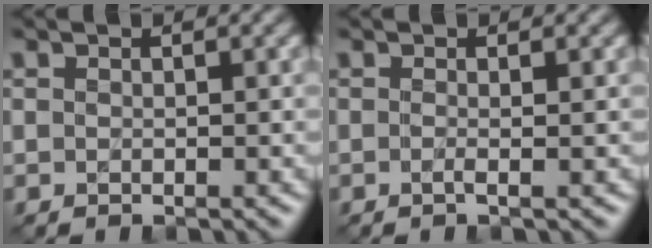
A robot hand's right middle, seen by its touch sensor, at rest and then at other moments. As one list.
[{"total": 1.0, "force": [-0.2, 0.2, 1.0], "torque": [-0.013, -0.003, -0.010]}]